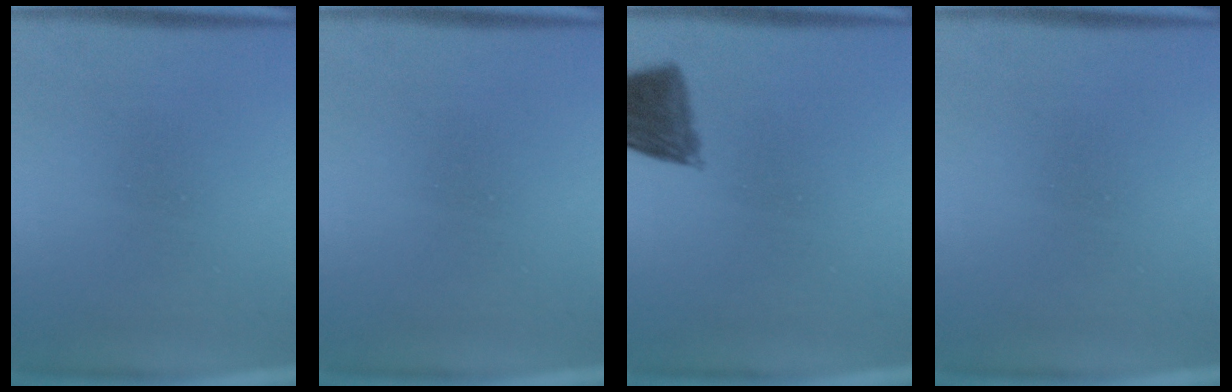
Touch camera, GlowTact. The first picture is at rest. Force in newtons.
{"total": 0.0}
{"total": 7.7}
{"total": 0.0}